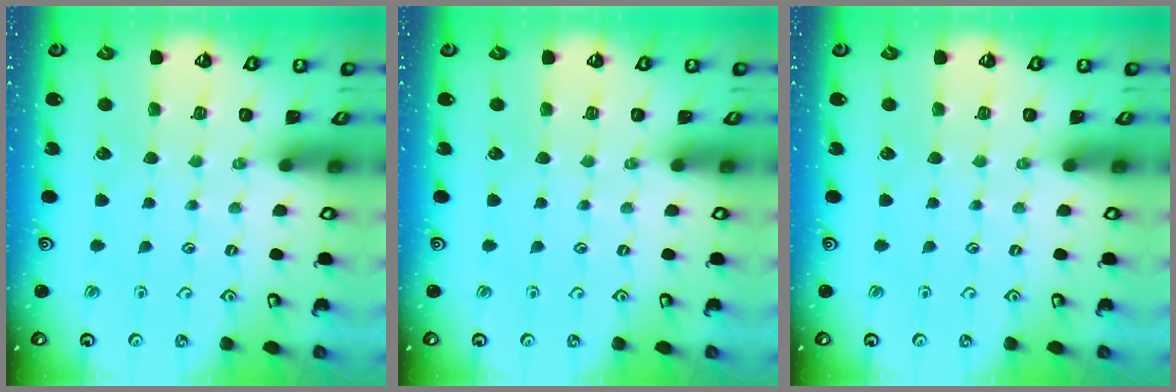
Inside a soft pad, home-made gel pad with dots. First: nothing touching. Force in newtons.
{"total": 0.0}
{"total": 0.0}